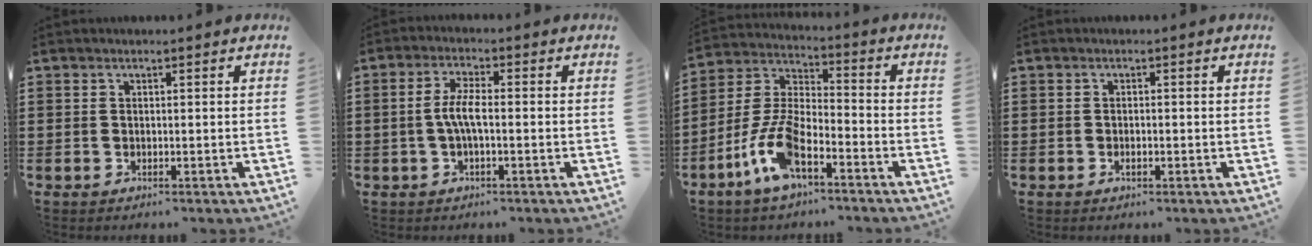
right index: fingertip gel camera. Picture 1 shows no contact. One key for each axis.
{"total": 4.1, "fx": -0.9, "fy": 0.8, "fz": 3.9, "tx": -0.085, "ty": -0.002, "tz": -0.023}
{"total": 9.6, "fx": -5.8, "fy": 3.2, "fz": 6.9, "tx": -0.174, "ty": -0.007, "tz": -0.117}
{"total": 0.7, "fx": -0.2, "fy": 0.2, "fz": 0.7, "tx": -0.014, "ty": -0.004, "tz": -0.002}